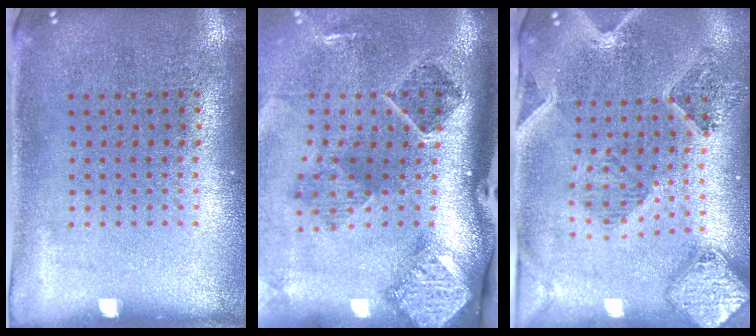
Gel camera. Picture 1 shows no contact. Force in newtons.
{"total": 2.9, "press": 1.8, "slide": 2.3}
{"total": 1.6, "press": 1.5, "slide": 0.3}